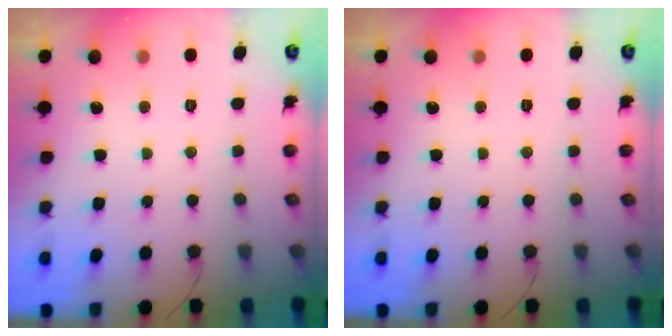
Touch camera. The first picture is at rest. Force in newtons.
{"total": 0.0}